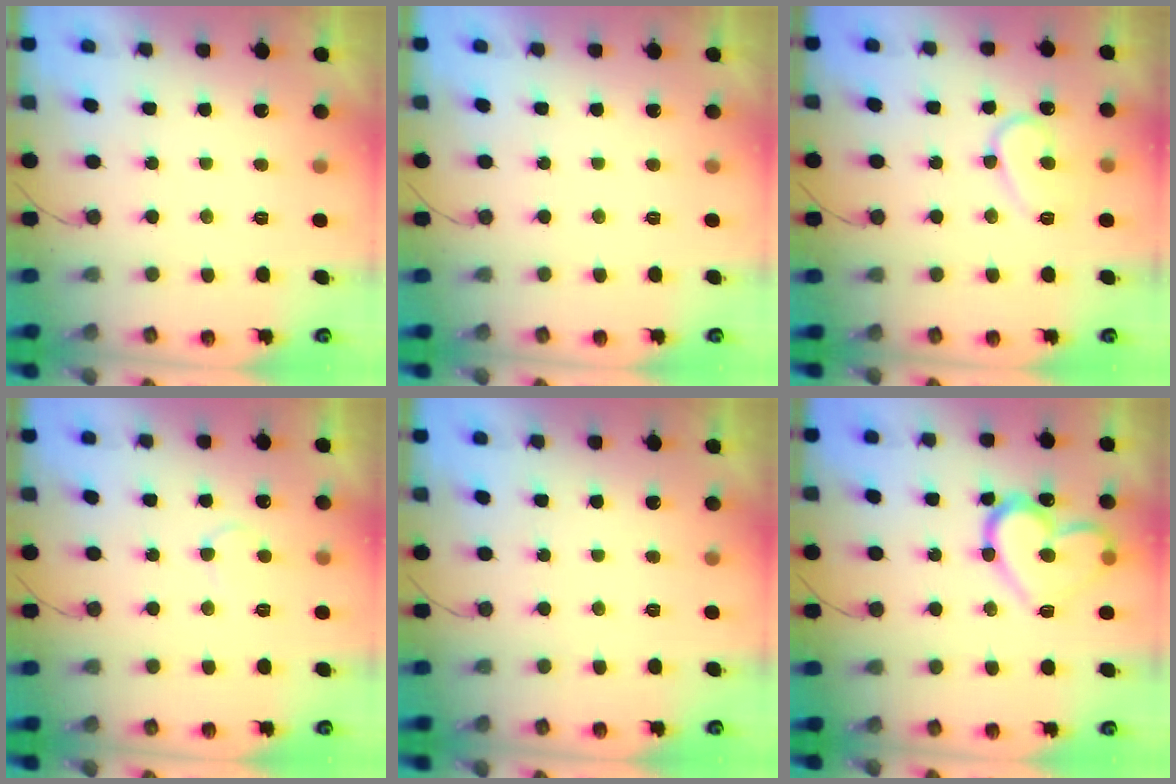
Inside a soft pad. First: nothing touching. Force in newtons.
{"total": 1.8, "press": 1.8, "slide": 0.1}
{"total": 11.1, "press": 11.0, "slide": 1.1}
{"total": 5.4, "press": 5.4, "slide": 0.4}
{"total": 0.0}
{"total": 17.2, "press": 17.2, "slide": 1.0}